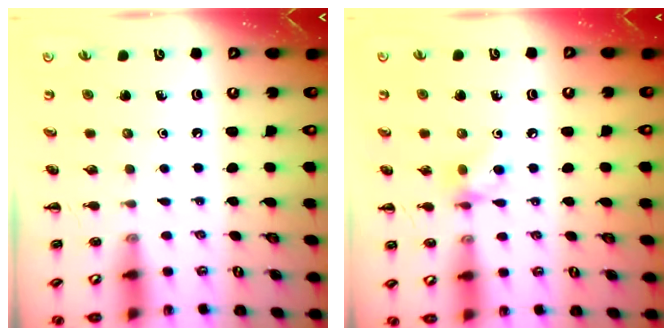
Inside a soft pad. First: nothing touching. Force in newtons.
{"total": 6.5, "press": 6.5, "slide": 0.6}